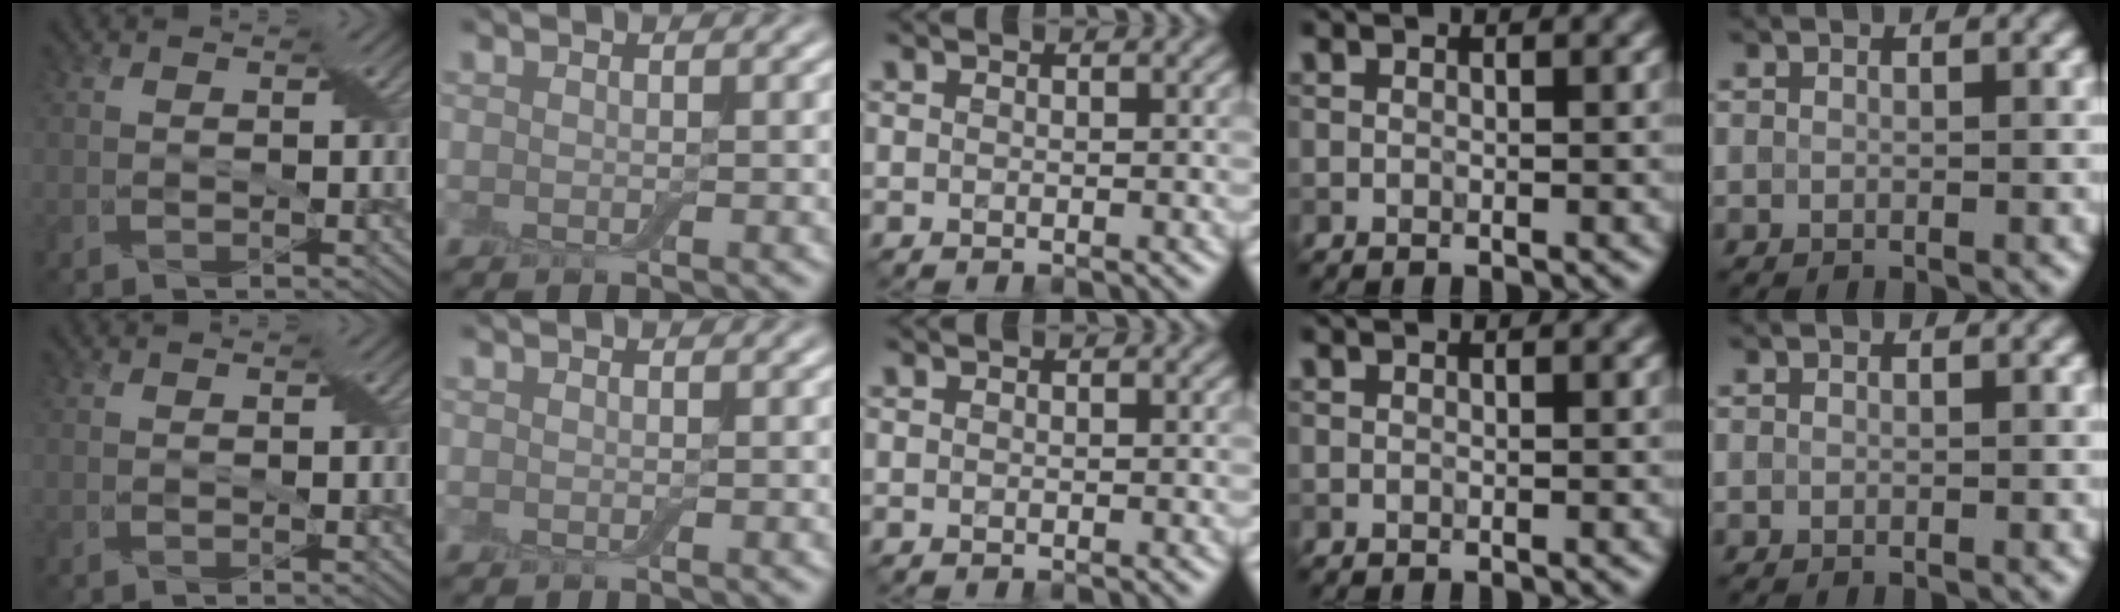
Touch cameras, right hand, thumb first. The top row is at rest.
{}